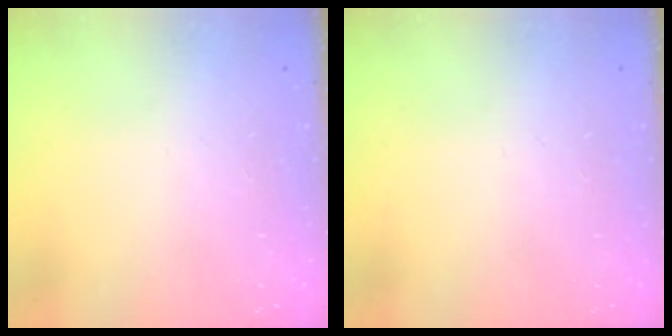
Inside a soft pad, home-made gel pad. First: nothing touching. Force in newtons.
{"total": 0.0}